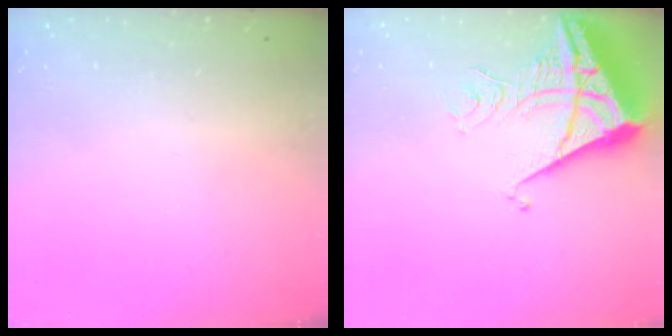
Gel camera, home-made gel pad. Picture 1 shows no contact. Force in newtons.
{"total": 9.1, "press": 9.1, "slide": 1.0}